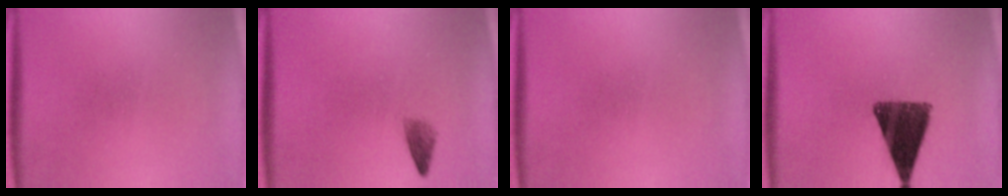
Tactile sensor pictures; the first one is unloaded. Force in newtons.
{"total": 1.6}
{"total": 0.0}
{"total": 11.7}